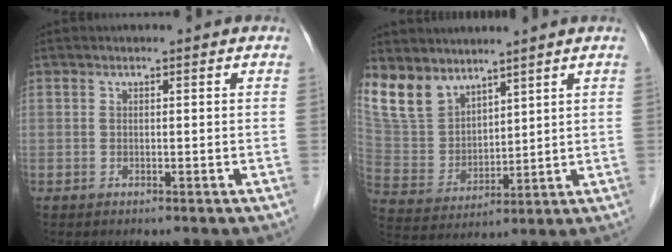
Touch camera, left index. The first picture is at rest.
{"total": 11.1, "force": [8.9, 5.9, 3.1], "torque": [-0.074, 0.003, 0.198]}